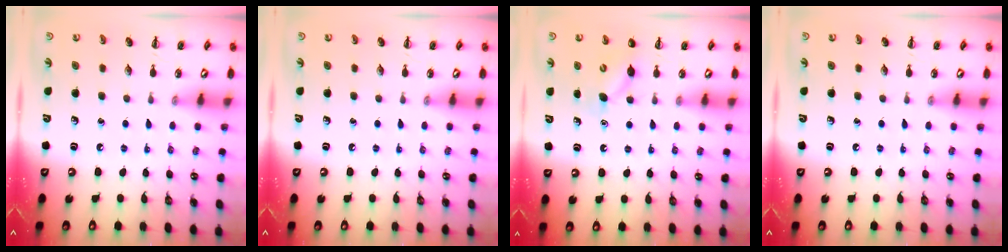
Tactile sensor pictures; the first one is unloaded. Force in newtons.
{"total": 0.0}
{"total": 6.8, "press": 6.6, "slide": 1.6}
{"total": 0.0}